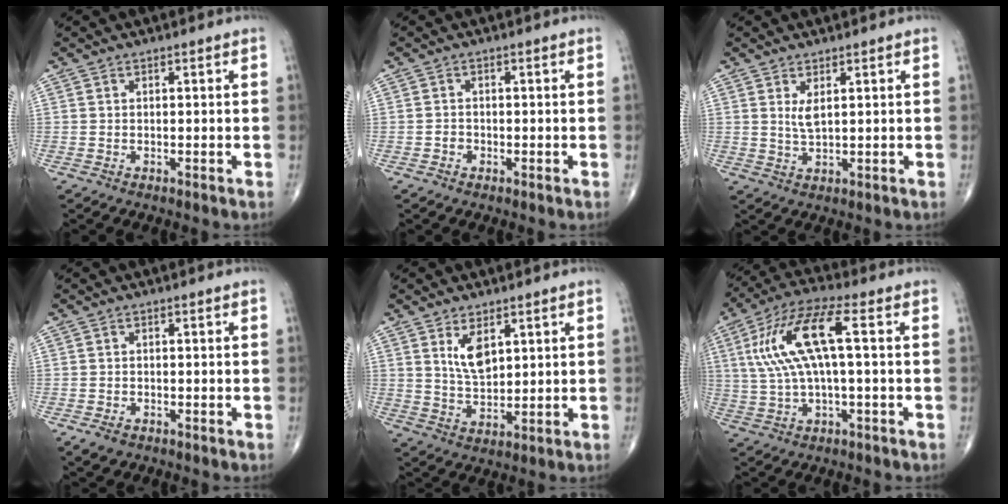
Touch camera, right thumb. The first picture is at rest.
{"total": 1.1, "force": [-0.5, 1.0, 0.3], "torque": [0.004, 0.006, -0.009]}
{"total": 2.7, "force": [1.1, 0.8, 2.3], "torque": [-0.046, -0.012, 0.027]}
{"total": 2.4, "force": [-1.4, 1.5, 1.2], "torque": [-0.019, 0.000, -0.020]}
{"total": 6.1, "force": [2.7, 3.0, 4.5], "torque": [-0.070, -0.021, 0.057]}
{"total": 13.3, "force": [2.2, 3.6, 12.7], "torque": [-0.281, 0.033, 0.041]}